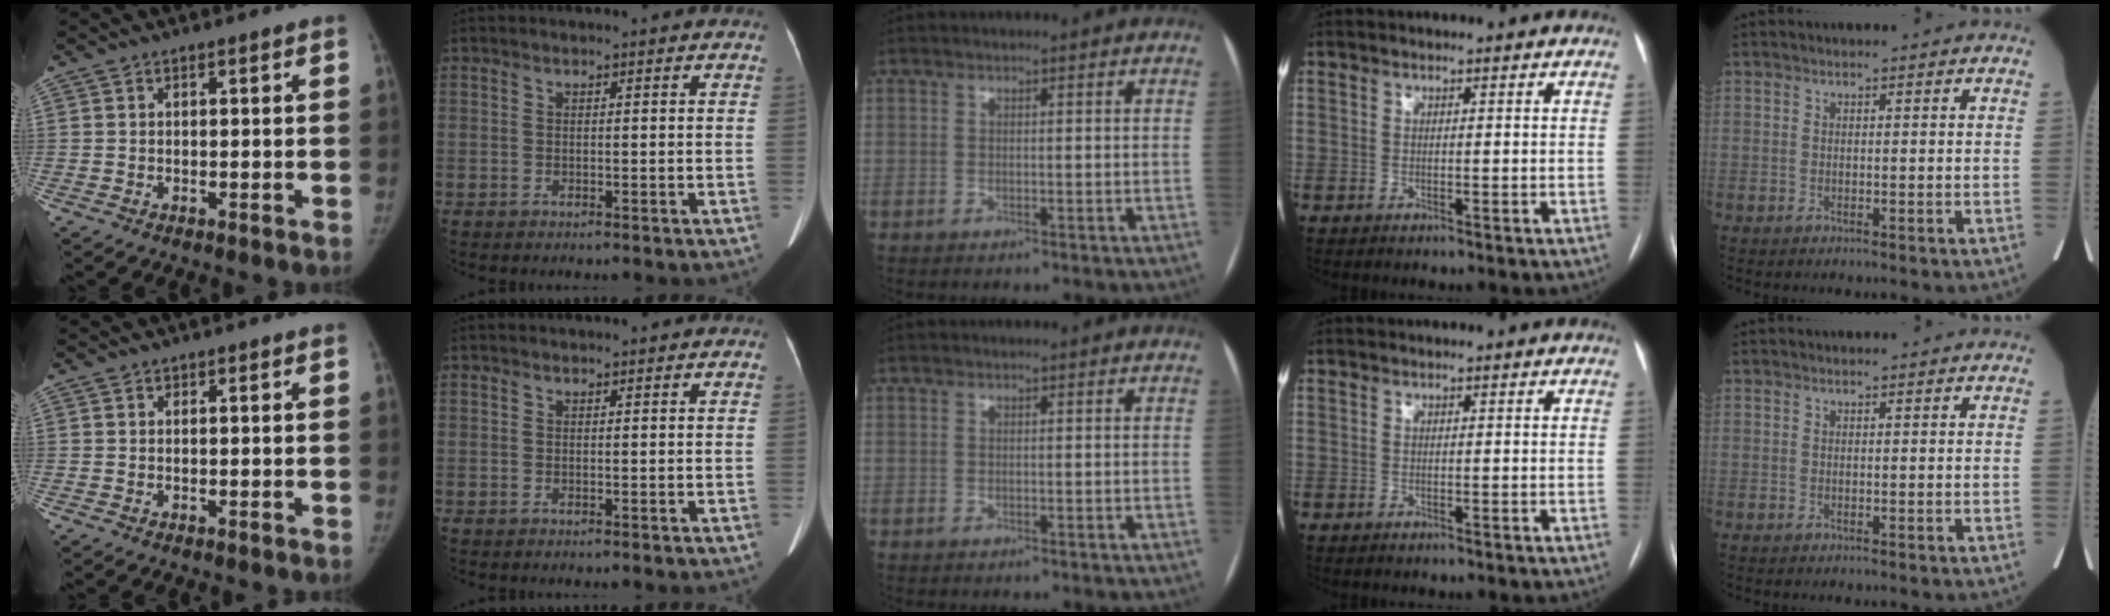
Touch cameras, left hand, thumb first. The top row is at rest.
{"index": {"total": 0.9, "force": [0.8, 0.1, 0.4], "torque": [-0.008, 0.002, 0.010]}}